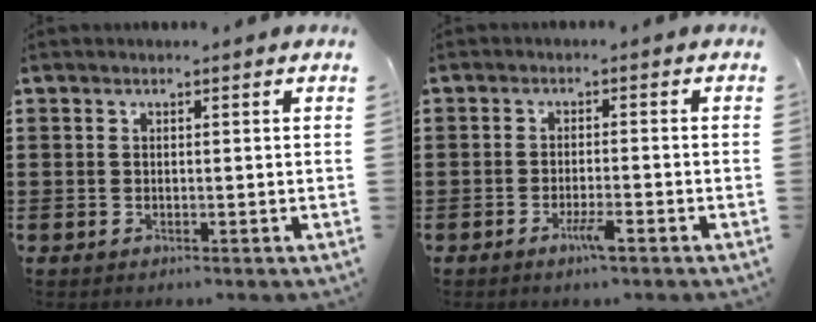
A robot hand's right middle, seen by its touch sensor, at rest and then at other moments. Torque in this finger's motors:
{"motor_torque": [0.73, -0.62, 0.15, 0.05]}